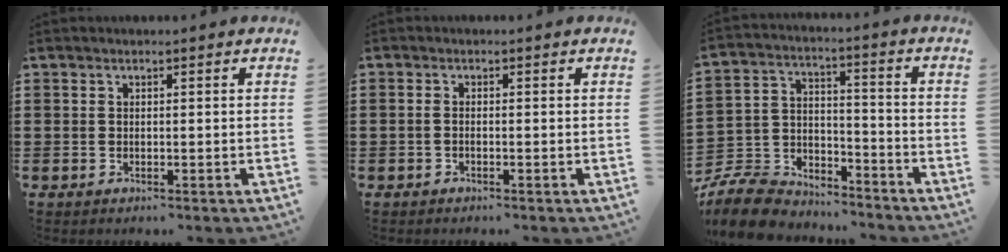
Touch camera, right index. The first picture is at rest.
{"total": 0.7, "force": [-0.4, 0.2, 0.6], "torque": [-0.013, -0.005, -0.006]}
{"total": 9.8, "force": [-9.0, 3.1, 2.2], "torque": [-0.058, 0.022, -0.181]}